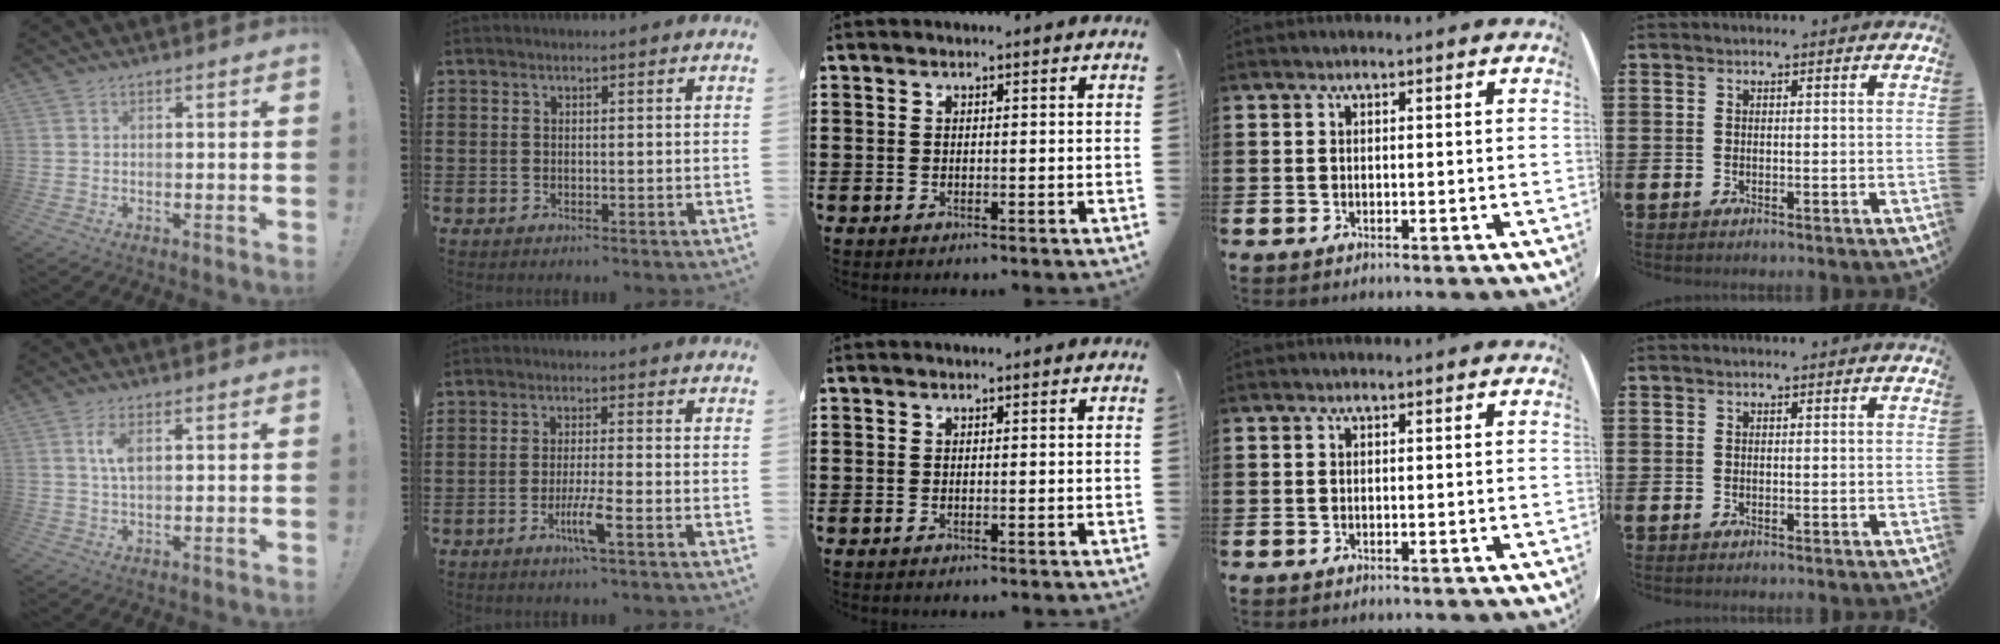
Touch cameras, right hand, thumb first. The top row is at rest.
{"thumb": {"total": 5.0, "force": [1.4, 2.2, 4.3], "torque": [-0.079, -0.002, 0.018]}, "index": {"total": 4.7, "force": [-2.3, 0.0, 4.1], "torque": [-0.081, -0.017, -0.043]}}